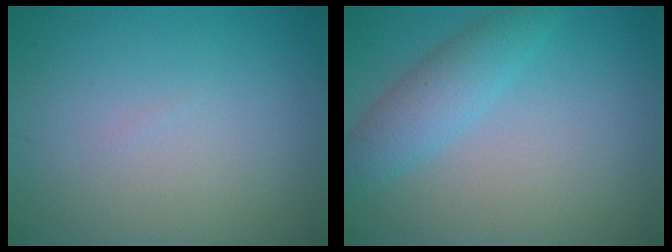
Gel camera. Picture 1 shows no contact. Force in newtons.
{"total": 3.3, "press": 3.3, "slide": 0.2}